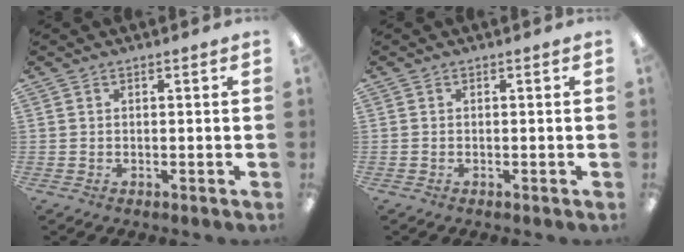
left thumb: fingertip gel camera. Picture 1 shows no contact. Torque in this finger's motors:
{"motor_torque": [0.00, 0.00, 0.00, 0.00, 0.00]}